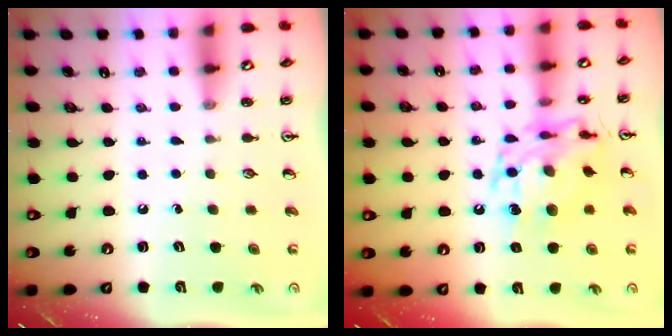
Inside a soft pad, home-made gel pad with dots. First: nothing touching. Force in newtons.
{"total": 13.7, "press": 13.7, "slide": 1.3}